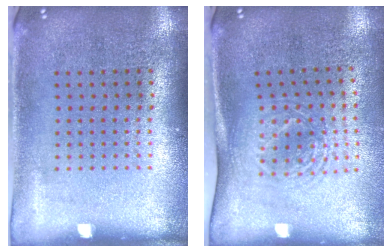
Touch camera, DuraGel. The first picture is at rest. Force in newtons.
{"total": 1.6, "press": 1.3, "slide": 1.0}